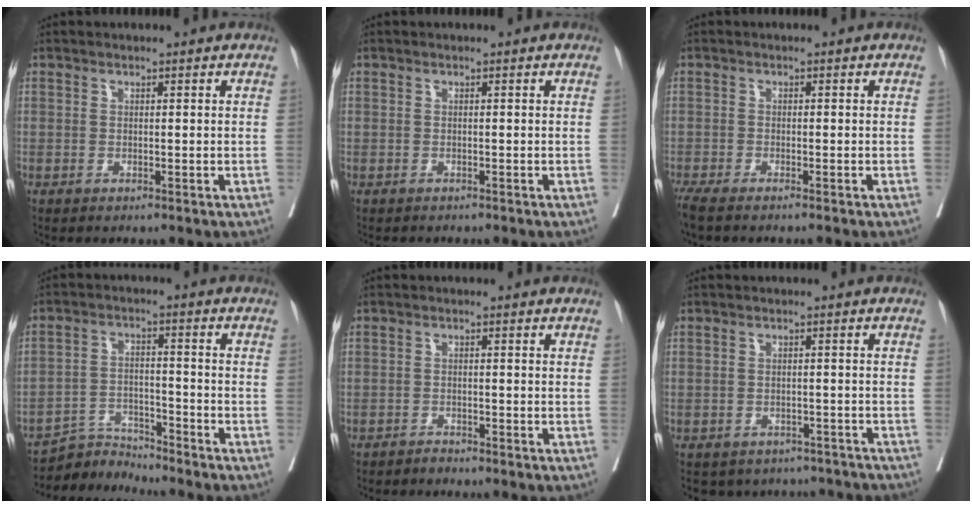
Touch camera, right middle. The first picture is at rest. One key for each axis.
{"total": 0.9, "fx": -0.8, "fy": 0.4, "fz": 0.0, "tx": -0.009, "ty": 0.000, "tz": -0.011}
{"total": 4.7, "fx": -3.9, "fy": -0.1, "fz": 2.5, "tx": -0.031, "ty": -0.010, "tz": -0.063}
{"total": 5.5, "fx": -5.4, "fy": -0.2, "fz": -1.2, "tx": 0.019, "ty": 0.004, "tz": -0.095}
{"total": 1.1, "fx": -1.1, "fy": 0.1, "fz": -0.1, "tx": 0.001, "ty": -0.003, "tz": -0.016}
{"total": 10.3, "fx": -9.2, "fy": 4.3, "fz": 1.0, "tx": -0.010, "ty": 0.015, "tz": -0.097}